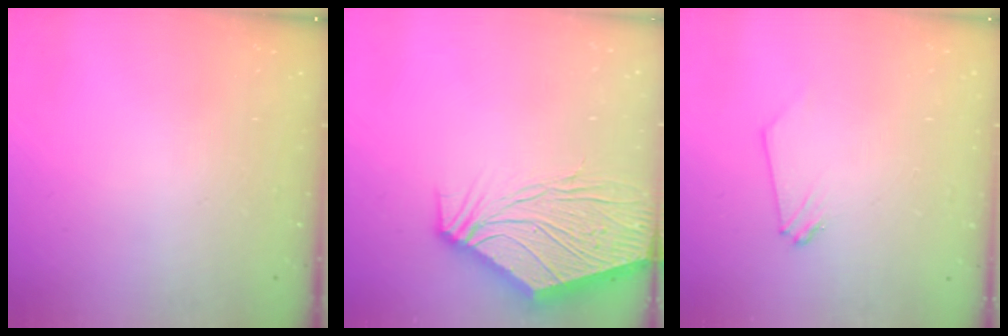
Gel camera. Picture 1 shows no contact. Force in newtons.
{"total": 14.3, "press": 14.2, "slide": 1.8}
{"total": 0.0}